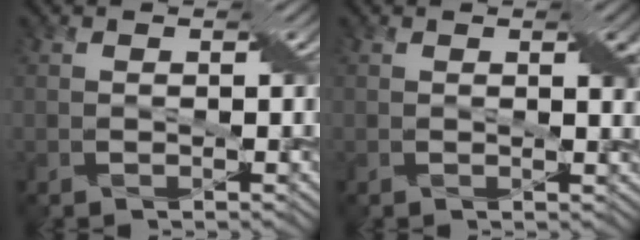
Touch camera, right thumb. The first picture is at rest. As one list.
[{"total": 2.1, "force": [0.8, 0.5, 1.9], "torque": [-0.028, -0.001, 0.015]}]